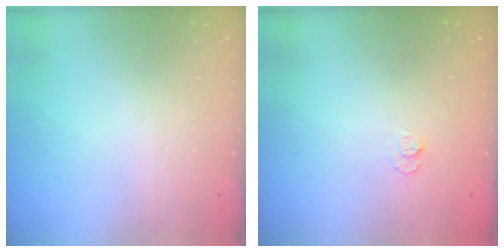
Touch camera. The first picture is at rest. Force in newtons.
{"total": 4.7, "press": 4.5, "slide": 1.0}